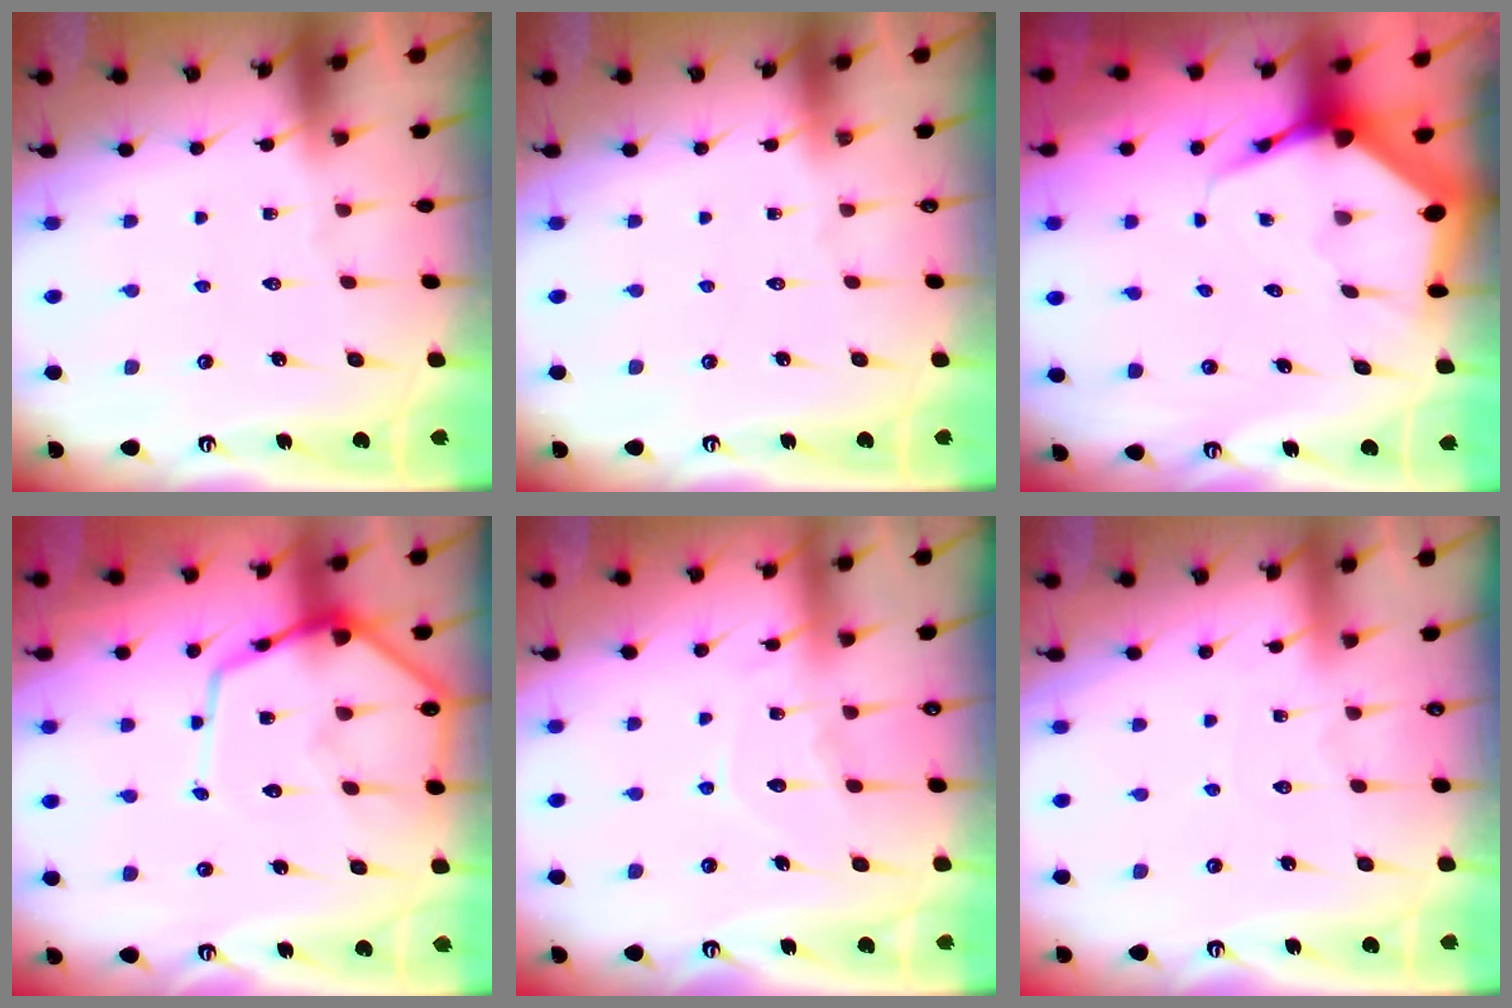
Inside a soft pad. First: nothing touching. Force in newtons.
{"total": 0.0}
{"total": 5.9, "press": 5.9, "slide": 0.6}
{"total": 14.3, "press": 14.2, "slide": 1.4}
{"total": 7.9, "press": 7.8, "slide": 0.7}
{"total": 2.4, "press": 2.3, "slide": 0.2}